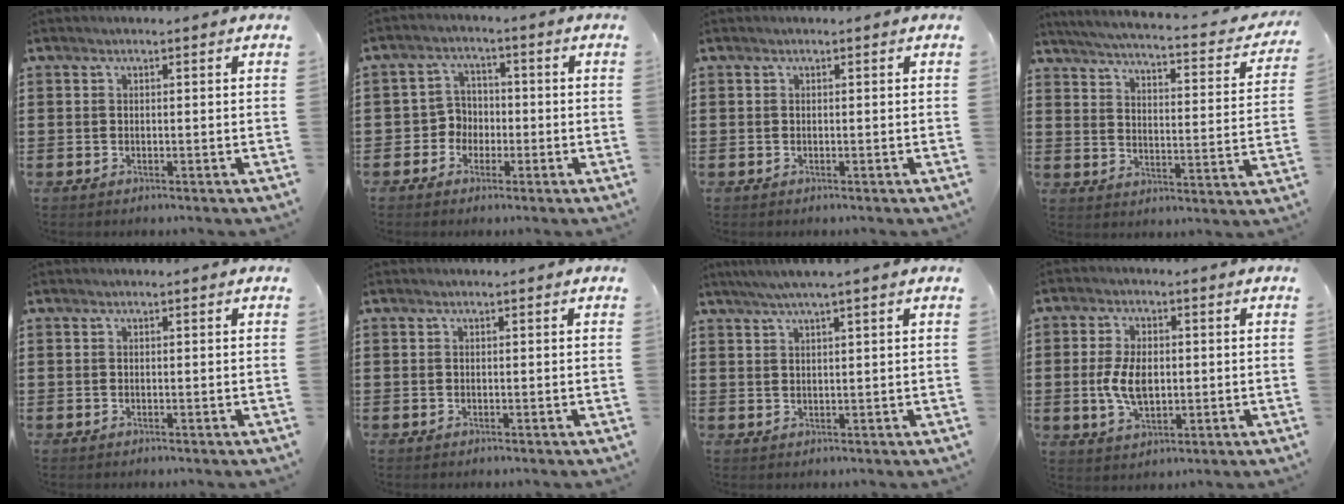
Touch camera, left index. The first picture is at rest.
{"total": 3.9, "force": [-1.5, 3.5, 1.0], "torque": [-0.032, 0.009, -0.035]}
{"total": 0.0}
{"total": 3.7, "force": [3.2, -0.2, 1.9], "torque": [-0.056, -0.030, 0.045]}
{"total": 0.0}
{"total": 0.0}
{"total": 2.7, "force": [1.9, -0.4, 1.9], "torque": [-0.038, 0.003, 0.034]}
{"total": 6.6, "force": [0.0, 3.7, 5.5], "torque": [-0.125, 0.005, -0.004]}